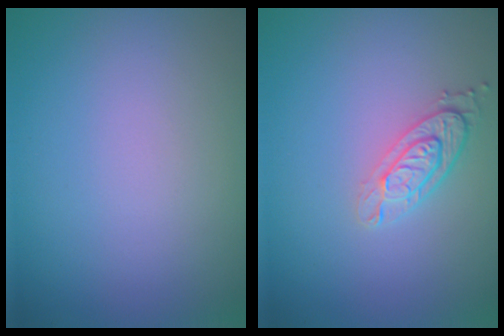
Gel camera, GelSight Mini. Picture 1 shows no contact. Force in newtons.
{"total": 2.8, "press": 2.2, "slide": 1.7}